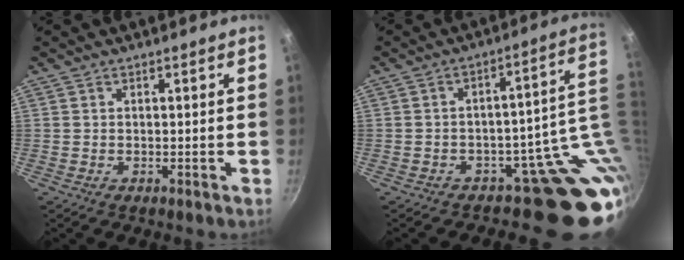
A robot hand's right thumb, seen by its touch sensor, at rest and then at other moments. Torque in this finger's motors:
{"motor_torque": [4.00, 1.01, 1.69, -1.08, 0.08]}